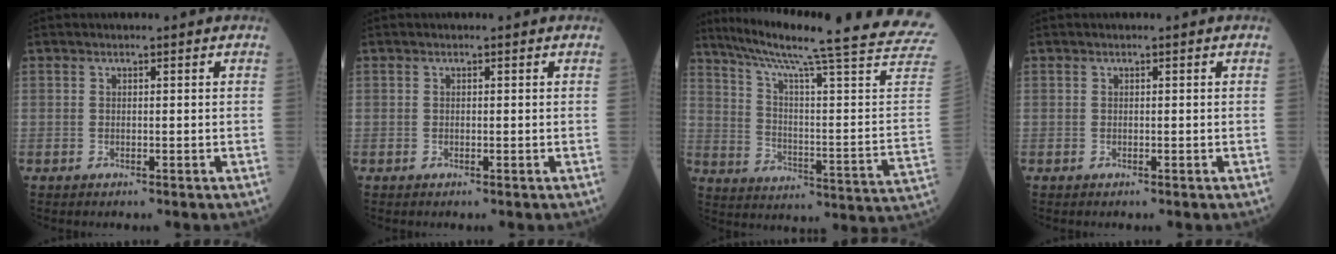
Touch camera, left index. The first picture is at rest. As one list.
[{"total": 0.0}, {"total": 27.6, "force": [23.0, -2.0, 15.1], "torque": [-0.239, -0.101, 0.300]}, {"total": 0.0}]